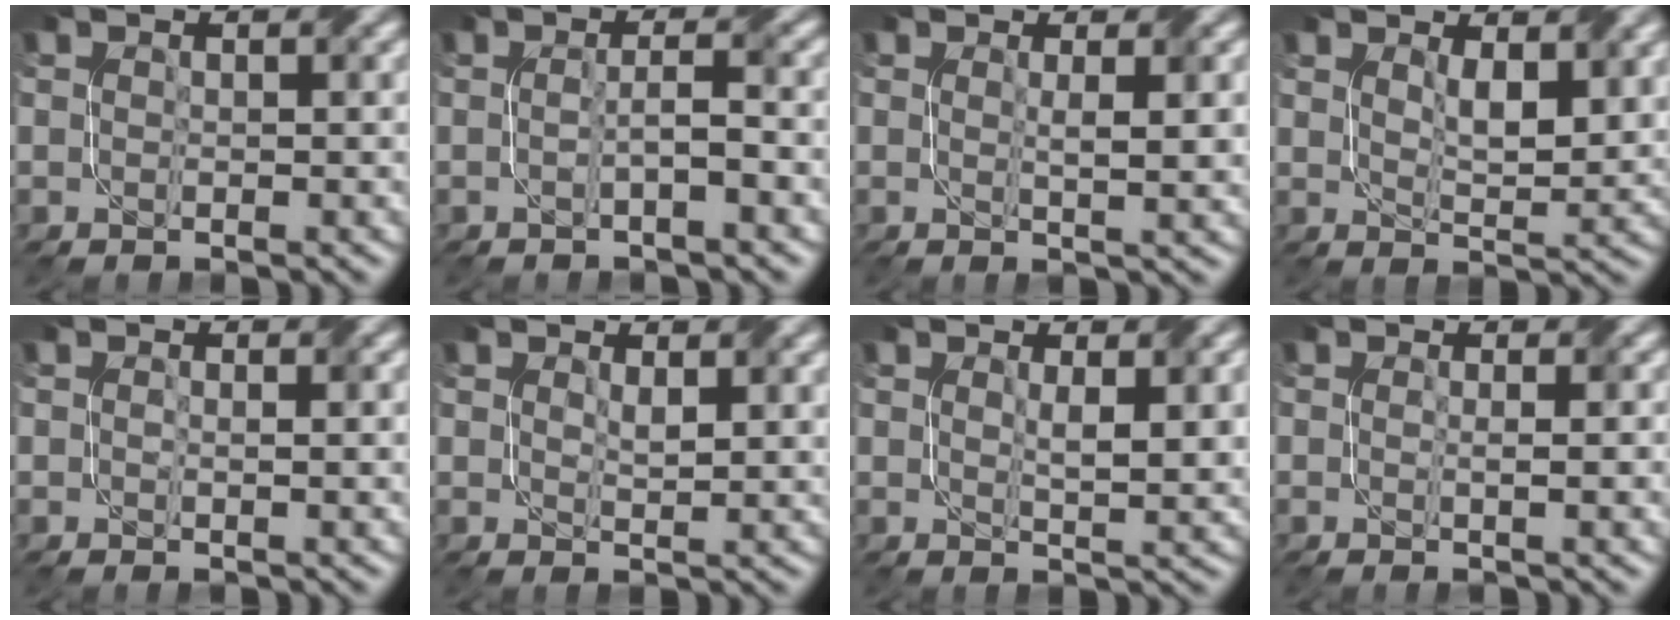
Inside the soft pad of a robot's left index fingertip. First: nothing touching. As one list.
[{"total": 2.5, "force": [-0.4, 0.3, 2.4], "torque": [-0.039, 0.006, -0.015]}, {"total": 2.9, "force": [0.6, 0.5, 2.8], "torque": [-0.038, 0.001, 0.008]}, {"total": 3.5, "force": [1.7, 1.2, 2.8], "torque": [-0.058, -0.006, 0.036]}, {"total": 1.3, "force": [0.3, 0.4, 1.2], "torque": [-0.021, -0.002, 0.007]}, {"total": 1.9, "force": [1.1, 0.6, 1.4], "torque": [-0.028, -0.003, 0.023]}, {"total": 3.0, "force": [1.0, 0.5, 2.8], "torque": [-0.050, -0.002, 0.020]}, {"total": 2.2, "force": [0.2, 0.4, 2.2], "torque": [-0.029, 0.000, -0.001]}]